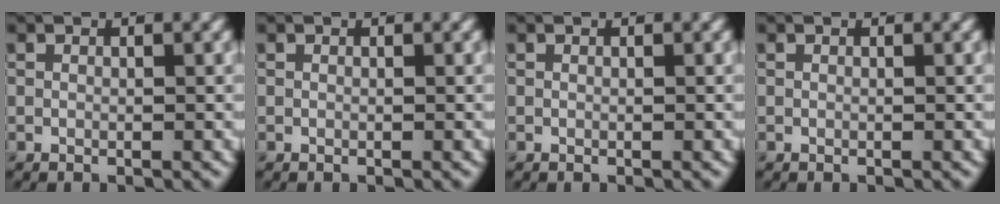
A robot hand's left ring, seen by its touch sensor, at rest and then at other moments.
{"total": 0.0}
{"total": 0.0}
{"total": 0.0}